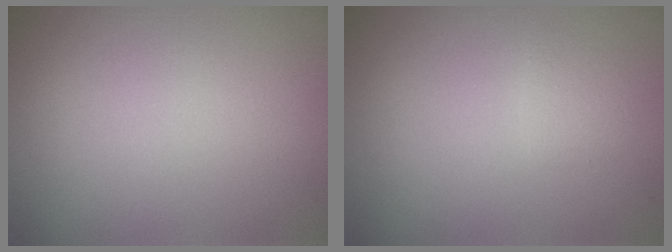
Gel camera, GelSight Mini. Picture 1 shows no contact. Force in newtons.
{"total": 1.0, "press": 1.0, "slide": 0.1}